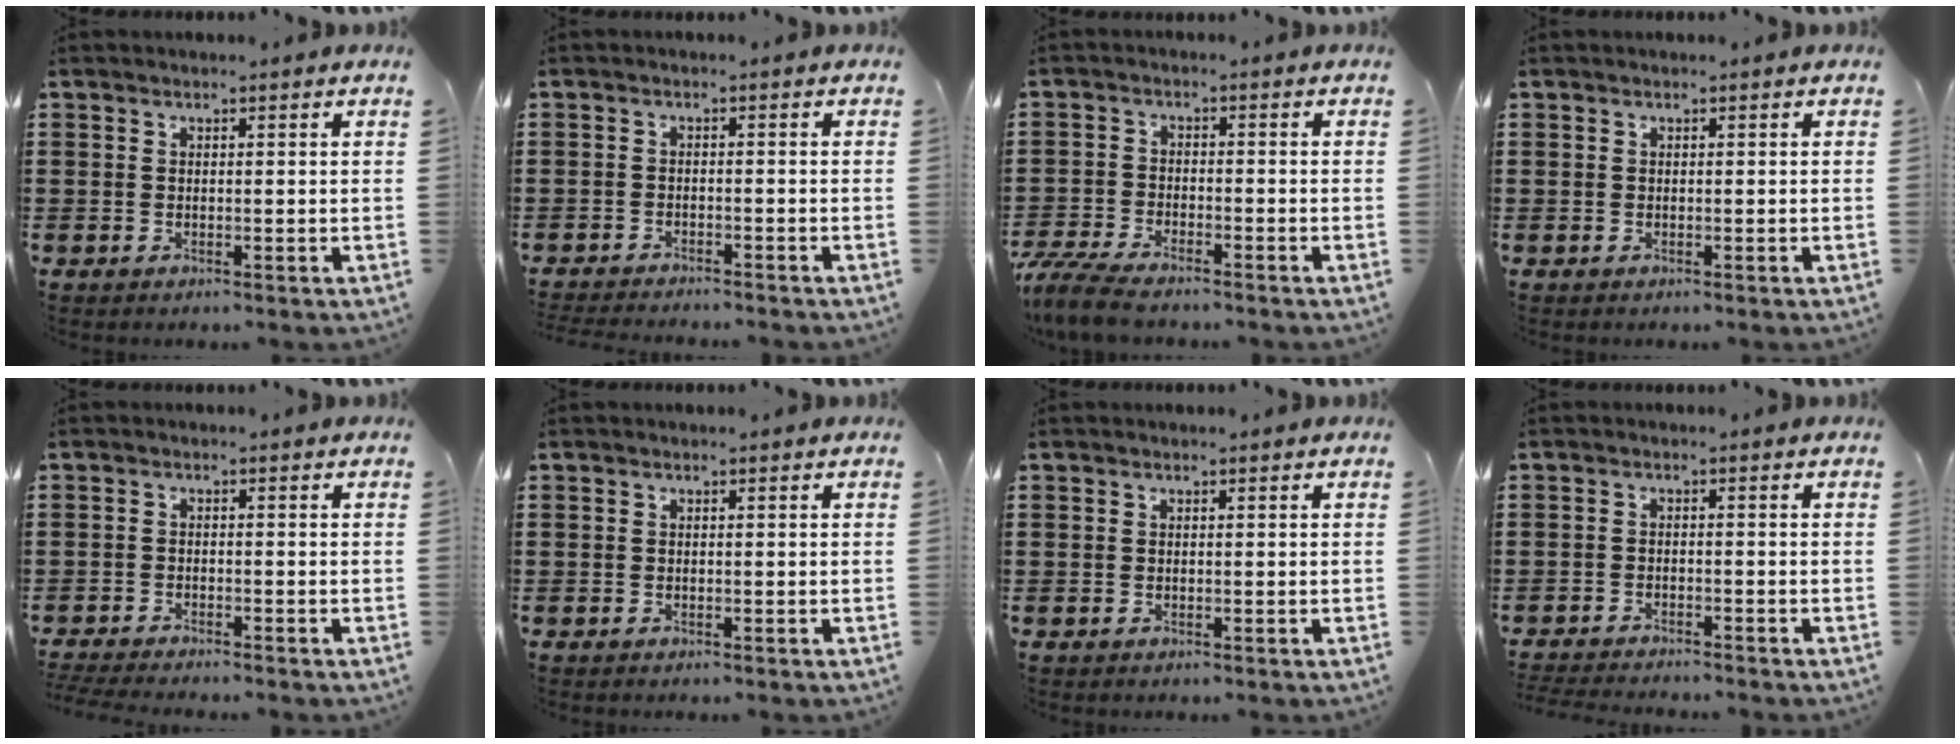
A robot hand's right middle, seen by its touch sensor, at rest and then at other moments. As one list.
[{"total": 2.1, "force": [-2.1, 0.1, 0.0], "torque": [-0.006, 0.000, -0.044]}, {"total": 5.6, "force": [-5.1, 1.0, 2.2], "torque": [-0.060, -0.002, -0.103]}, {"total": 0.5, "force": [0.0, 0.5, -0.1], "torque": [0.008, 0.002, -0.004]}, {"total": 2.4, "force": [-2.4, 0.0, 0.2], "torque": [-0.014, -0.005, -0.052]}, {"total": 0.0}, {"total": 0.0}, {"total": 2.5, "force": [-2.5, 0.1, 0.0], "torque": [-0.013, -0.005, -0.057]}]